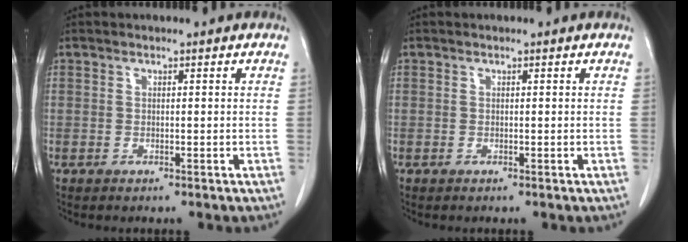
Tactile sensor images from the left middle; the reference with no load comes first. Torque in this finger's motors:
{"motor_torque": [0.00, 0.00, 0.02, 0.00]}